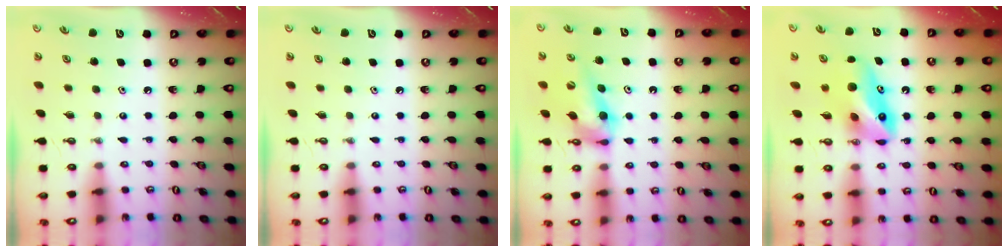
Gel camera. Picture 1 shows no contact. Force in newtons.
{"total": 0.0}
{"total": 11.0, "press": 10.9, "slide": 1.1}
{"total": 9.7, "press": 9.6, "slide": 1.4}